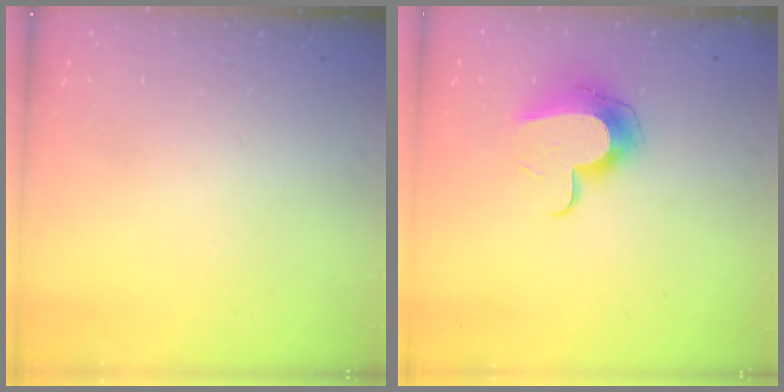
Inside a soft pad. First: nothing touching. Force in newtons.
{"total": 11.5, "press": 11.5, "slide": 0.4}